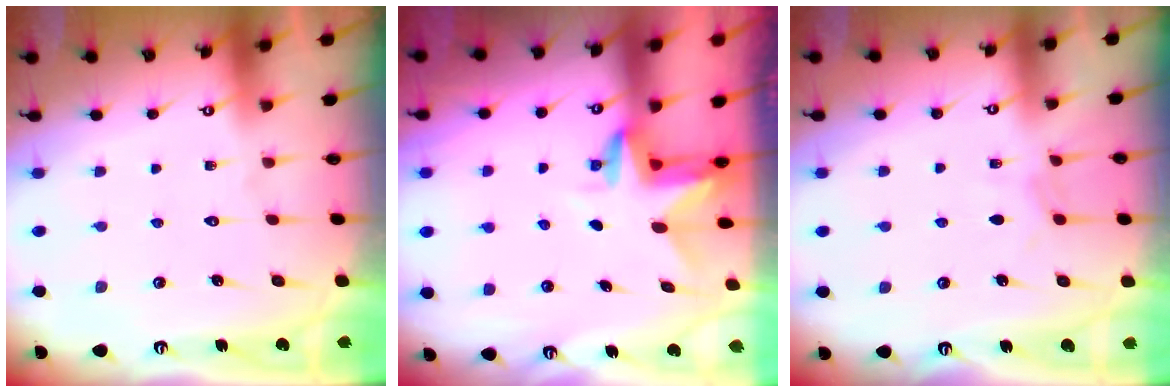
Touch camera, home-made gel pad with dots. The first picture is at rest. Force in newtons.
{"total": 3.0, "press": 3.0, "slide": 0.2}
{"total": 4.1, "press": 4.0, "slide": 0.5}